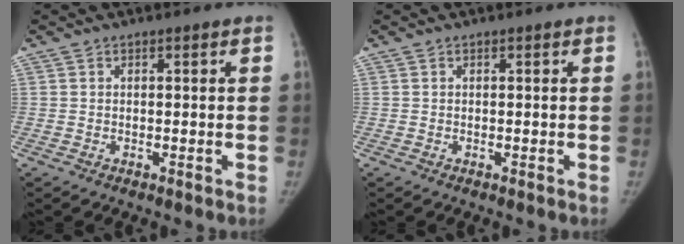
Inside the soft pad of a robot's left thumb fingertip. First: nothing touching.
{"total": 0.0}